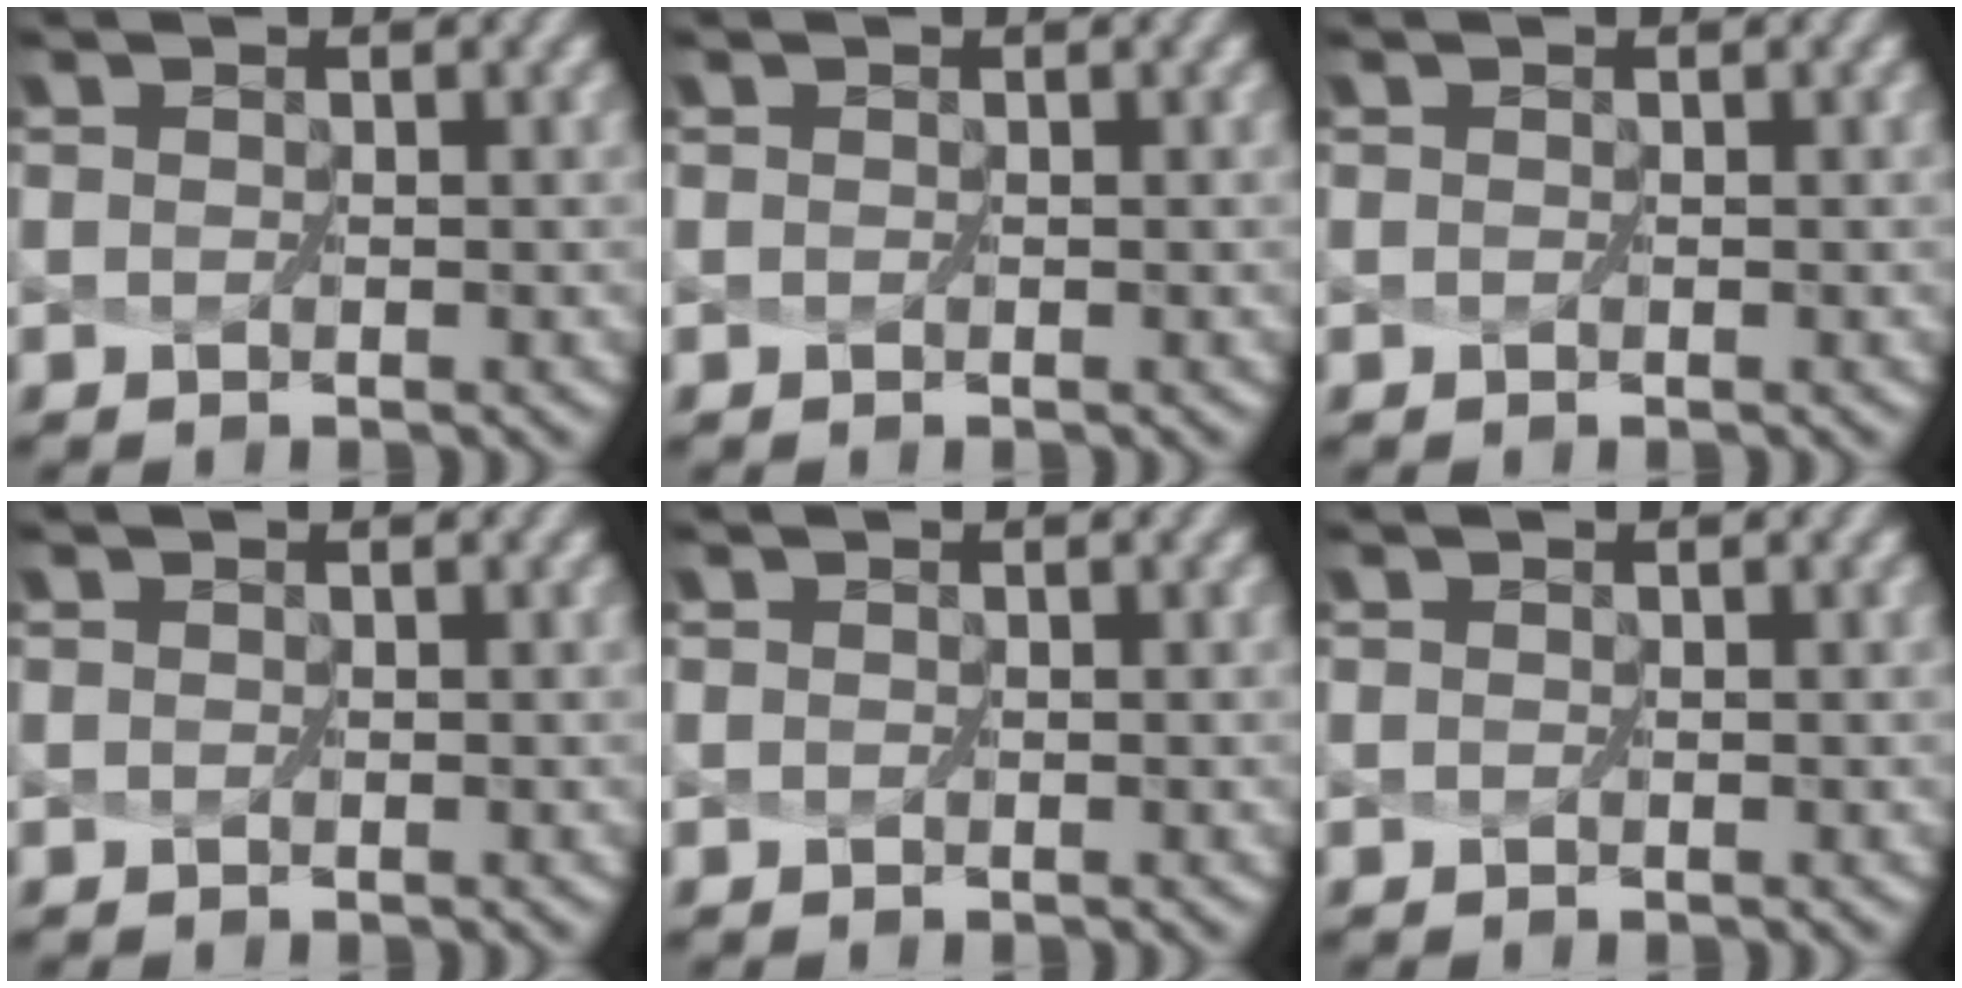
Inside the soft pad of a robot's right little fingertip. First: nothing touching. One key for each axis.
{"total": 0.0}
{"total": 0.0}
{"total": 0.0}
{"total": 0.0}
{"total": 0.0}